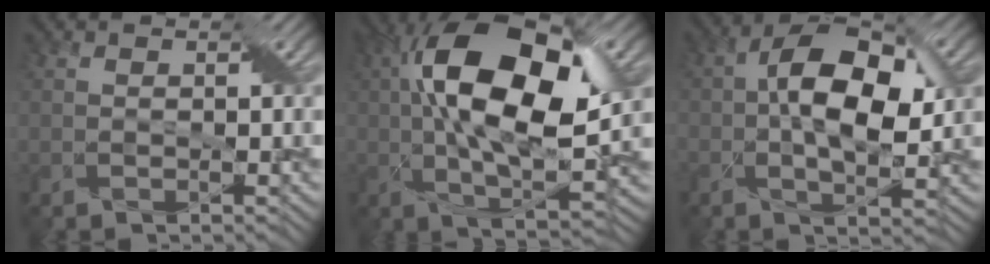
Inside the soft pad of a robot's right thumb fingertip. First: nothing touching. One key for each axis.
{"total": 16.5, "fx": 3.1, "fy": 7.6, "fz": 14.4, "tx": -0.255, "ty": 0.015, "tz": 0.035}
{"total": 10.9, "fx": 0.7, "fy": 5.9, "fz": 9.1, "tx": -0.172, "ty": 0.003, "tz": 0.008}